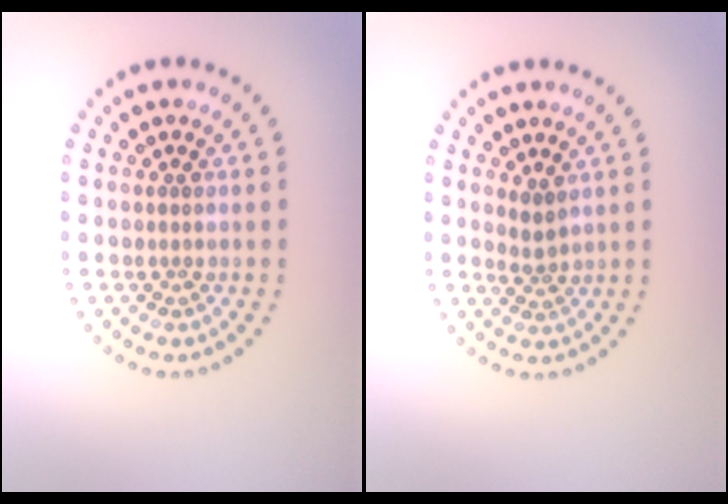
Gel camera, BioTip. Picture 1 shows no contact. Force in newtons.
{"total": 1.4, "press": 0.9, "slide": 1.1}